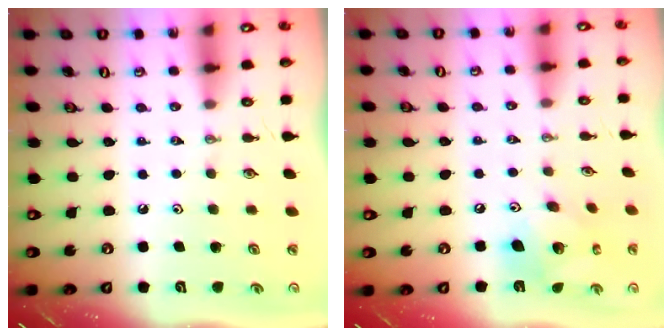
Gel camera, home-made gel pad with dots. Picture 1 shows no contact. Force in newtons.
{"total": 12.5, "press": 12.5, "slide": 1.2}